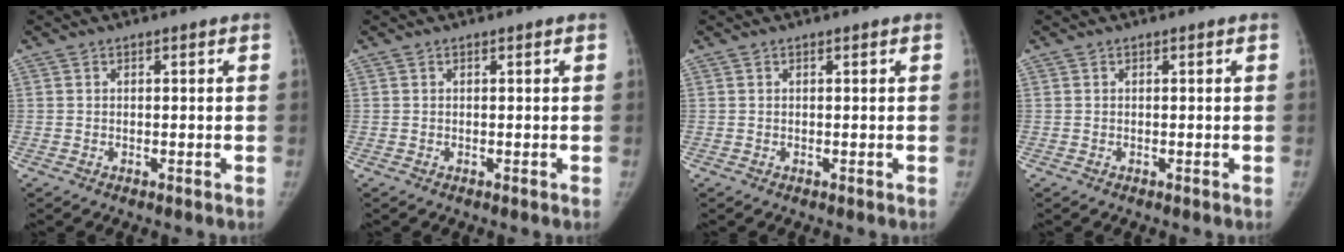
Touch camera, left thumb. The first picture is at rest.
{"total": 0.0}
{"total": 0.0}
{"total": 0.0}